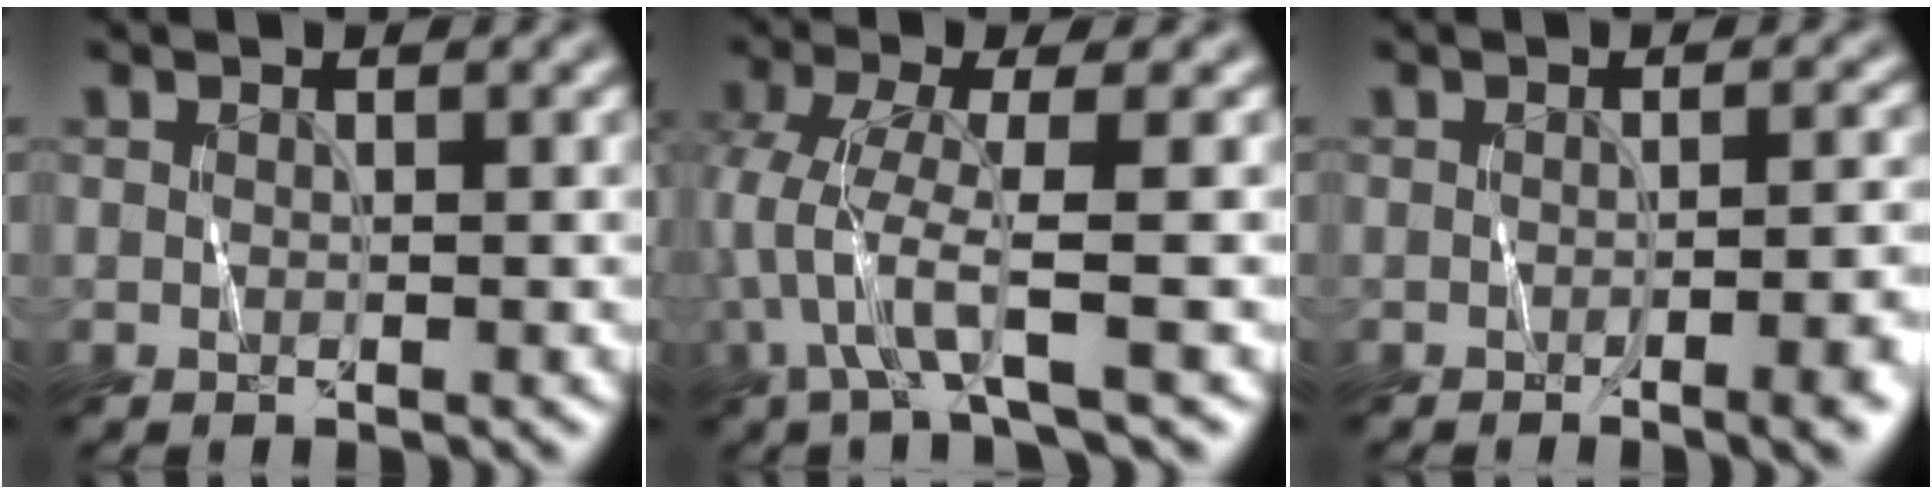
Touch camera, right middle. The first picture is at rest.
{"total": 4.0, "force": [-1.8, -0.1, 3.6], "torque": [-0.091, -0.002, -0.038]}
{"total": 4.5, "force": [-2.2, 1.2, 3.7], "torque": [-0.044, 0.005, -0.030]}